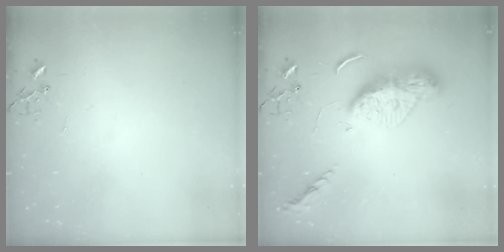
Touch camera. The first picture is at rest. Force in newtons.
{"total": 15.4, "press": 15.3, "slide": 1.2}